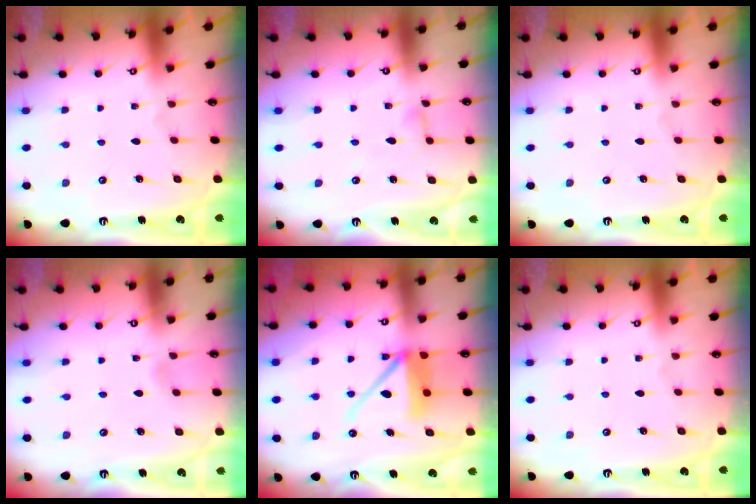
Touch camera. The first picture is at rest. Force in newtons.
{"total": 3.0, "press": 3.0, "slide": 0.3}
{"total": 0.0}
{"total": 2.0, "press": 2.0, "slide": 0.3}
{"total": 10.9, "press": 10.8, "slide": 1.3}
{"total": 0.0}